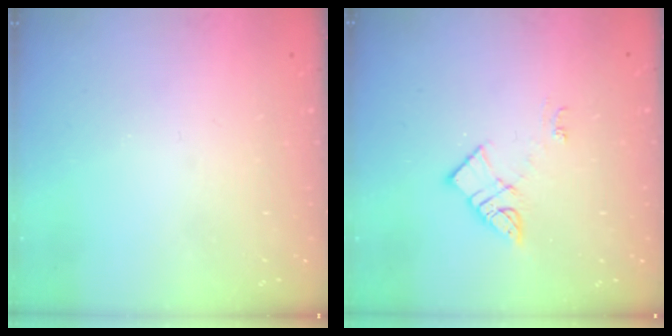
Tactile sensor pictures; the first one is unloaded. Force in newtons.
{"total": 6.4, "press": 6.4, "slide": 0.6}